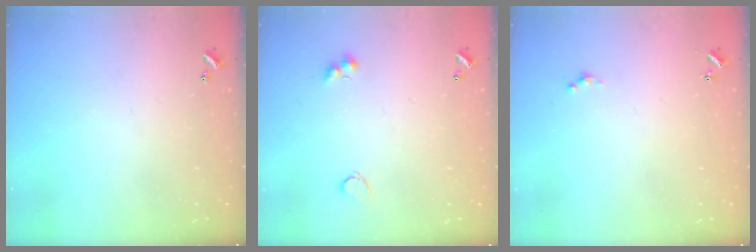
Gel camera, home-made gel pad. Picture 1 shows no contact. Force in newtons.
{"total": 2.8, "press": 2.7, "slide": 0.7}
{"total": 0.0}